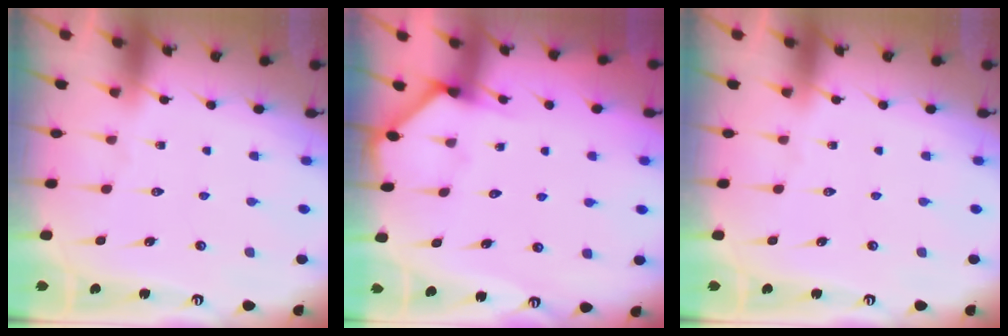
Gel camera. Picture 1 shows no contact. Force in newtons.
{"total": 2.6, "press": 2.6, "slide": 0.2}
{"total": 0.0}